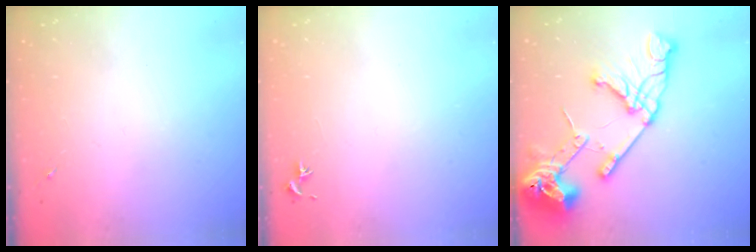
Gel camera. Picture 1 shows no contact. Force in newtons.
{"total": 0.8, "press": 0.7, "slide": 0.3}
{"total": 24.0, "press": 23.9, "slide": 2.5}